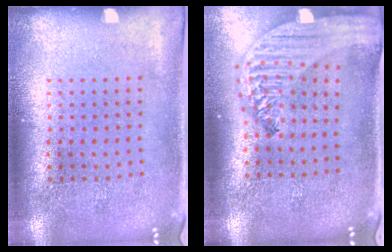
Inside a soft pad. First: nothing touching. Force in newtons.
{"total": 2.6, "press": 2.1, "slide": 1.6}